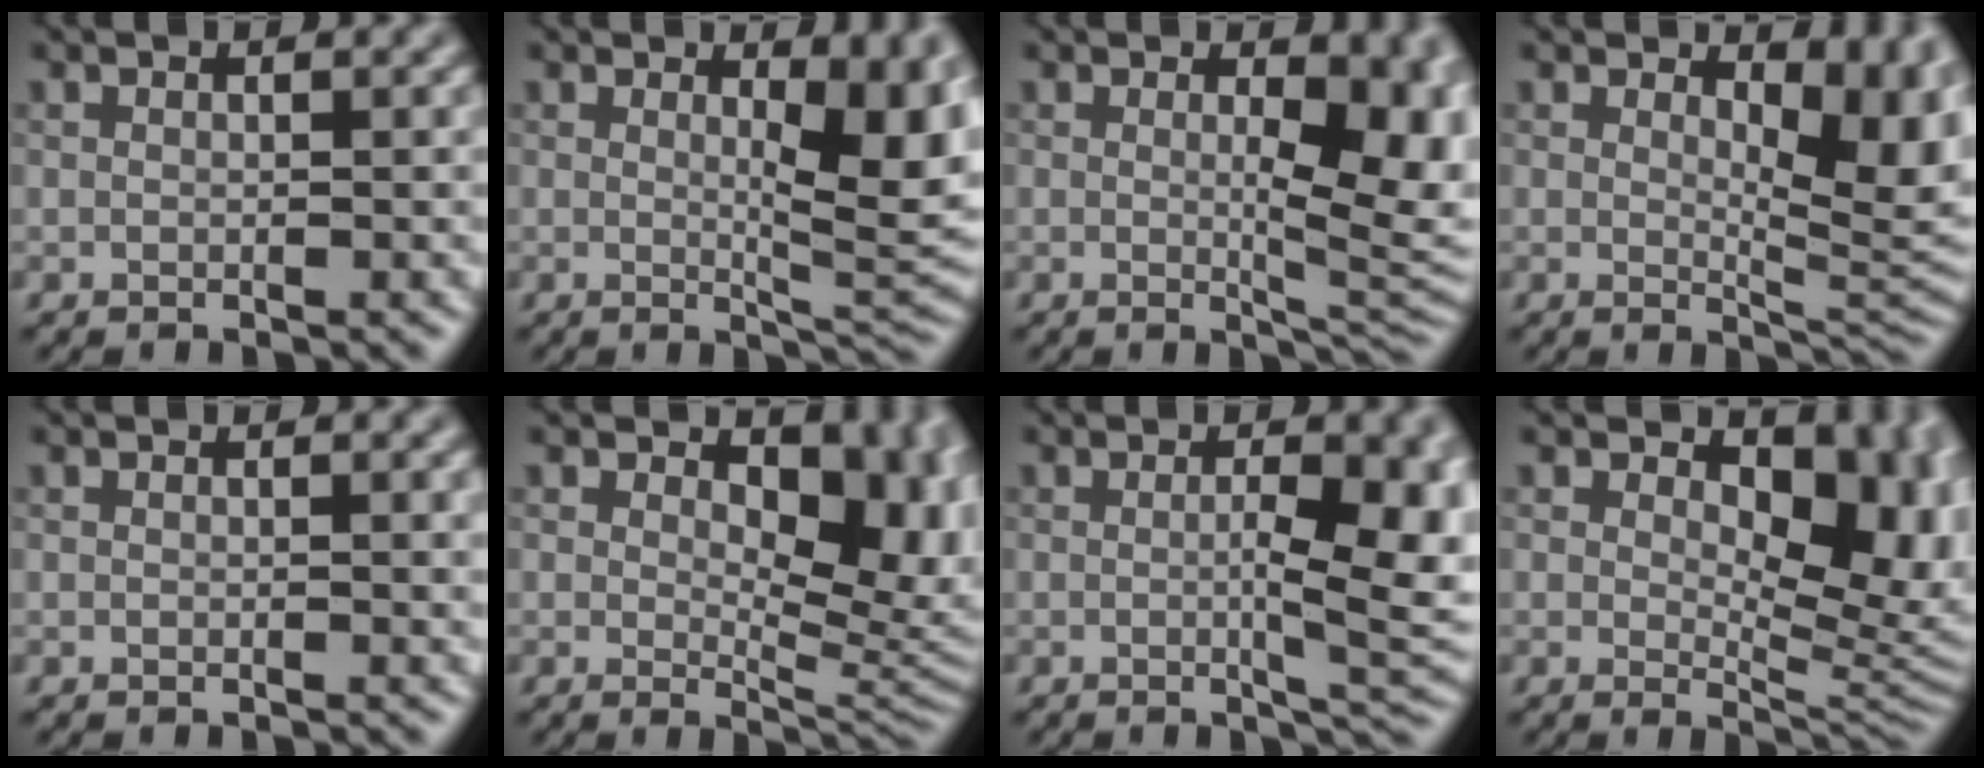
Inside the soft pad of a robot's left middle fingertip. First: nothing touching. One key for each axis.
{"total": 6.9, "fx": 1.3, "fy": 2.4, "fz": 6.3, "tx": -0.082, "ty": -0.013, "tz": 0.027}
{"total": 7.7, "fx": 0.8, "fy": 3.1, "fz": 7.0, "tx": -0.088, "ty": -0.012, "tz": 0.021}
{"total": 6.6, "fx": 2.1, "fy": 3.2, "fz": 5.4, "tx": -0.068, "ty": -0.014, "tz": 0.032}
{"total": 0.8, "fx": 0.1, "fy": 0.2, "fz": 0.8, "tx": -0.008, "ty": 0.000, "tz": 0.000}
{"total": 9.8, "fx": 2.7, "fy": 5.4, "fz": 7.7, "tx": -0.102, "ty": -0.015, "tz": 0.043}
{"total": 6.8, "fx": -0.1, "fy": 1.7, "fz": 6.6, "tx": -0.092, "ty": -0.009, "tz": 0.002}
{"total": 11.1, "fx": 2.9, "fy": 6.0, "fz": 8.8, "tx": -0.111, "ty": -0.015, "tz": 0.048}